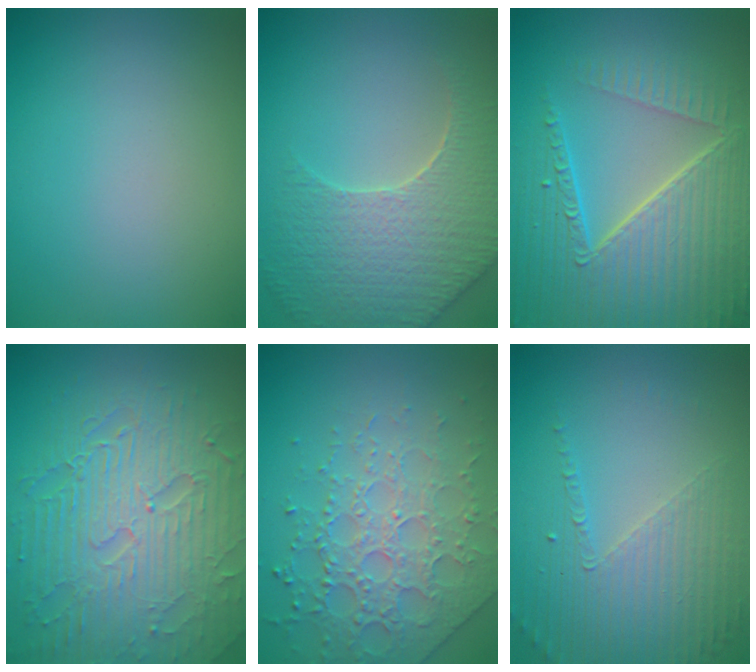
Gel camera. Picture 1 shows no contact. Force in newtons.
{"total": 7.0, "press": 5.5, "slide": 4.3}
{"total": 8.9, "press": 6.1, "slide": 6.4}
{"total": 9.0, "press": 6.4, "slide": 6.3}
{"total": 4.8, "press": 4.5, "slide": 1.6}
{"total": 4.6, "press": 3.2, "slide": 3.4}